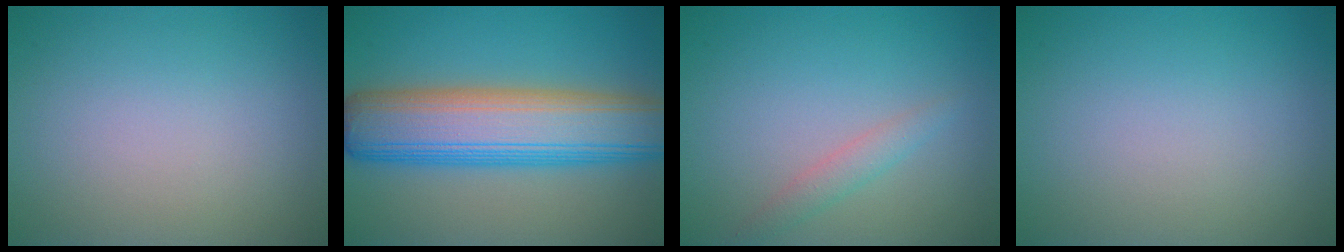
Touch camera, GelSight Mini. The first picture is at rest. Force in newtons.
{"total": 11.1, "press": 11.1, "slide": 0.6}
{"total": 1.5, "press": 1.5, "slide": 0.1}
{"total": 0.0}